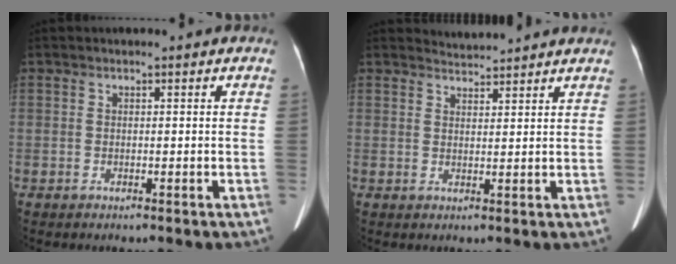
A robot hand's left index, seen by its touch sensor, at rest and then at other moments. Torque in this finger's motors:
{"motor_torque": [0.17, -0.07, -0.04, 0.00]}